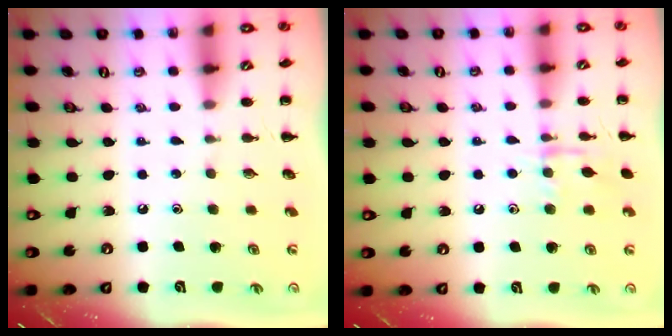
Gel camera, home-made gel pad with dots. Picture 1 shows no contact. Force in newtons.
{"total": 8.2, "press": 8.2, "slide": 0.6}